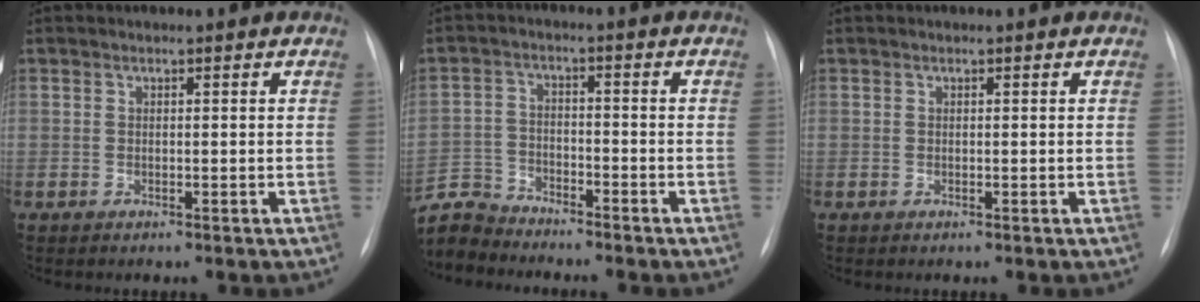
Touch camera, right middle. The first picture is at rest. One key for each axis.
{"total": 7.0, "fx": -6.9, "fy": 1.3, "fz": -0.5, "tx": 0.008, "ty": 0.005, "tz": -0.137}
{"total": 0.0}